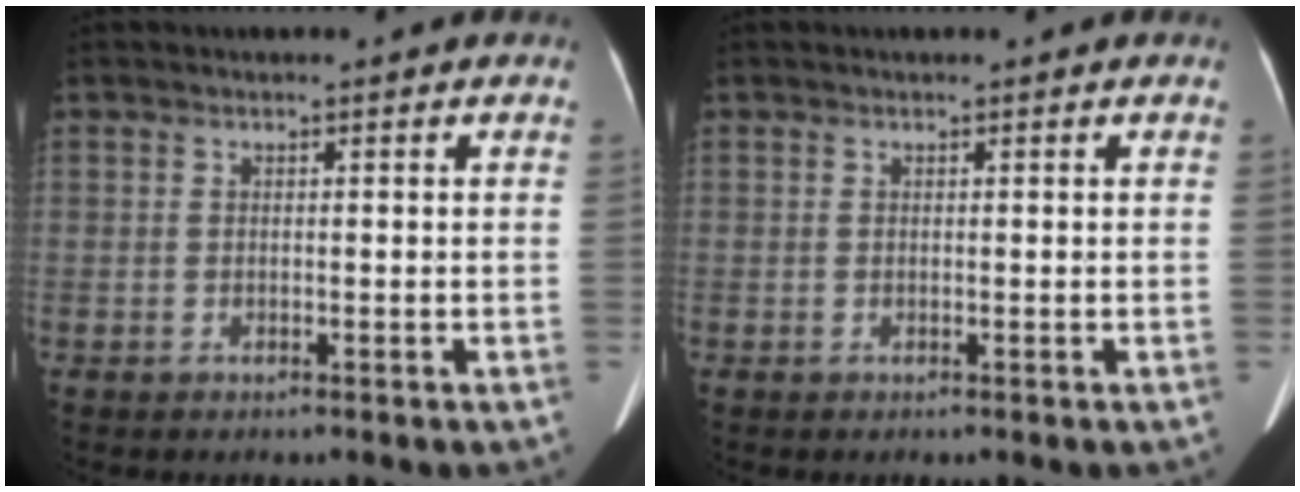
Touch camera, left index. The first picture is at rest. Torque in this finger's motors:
{"motor_torque": [0.06, -0.01, -0.02, 0.02]}